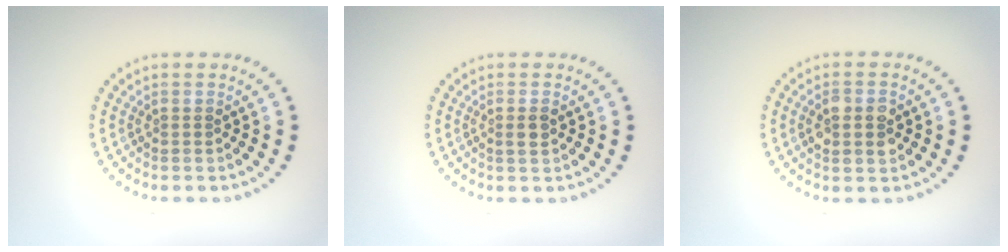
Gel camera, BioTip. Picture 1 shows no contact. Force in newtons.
{"total": 1.1, "press": 1.0, "slide": 0.4}
{"total": 2.9, "press": 2.8, "slide": 0.3}